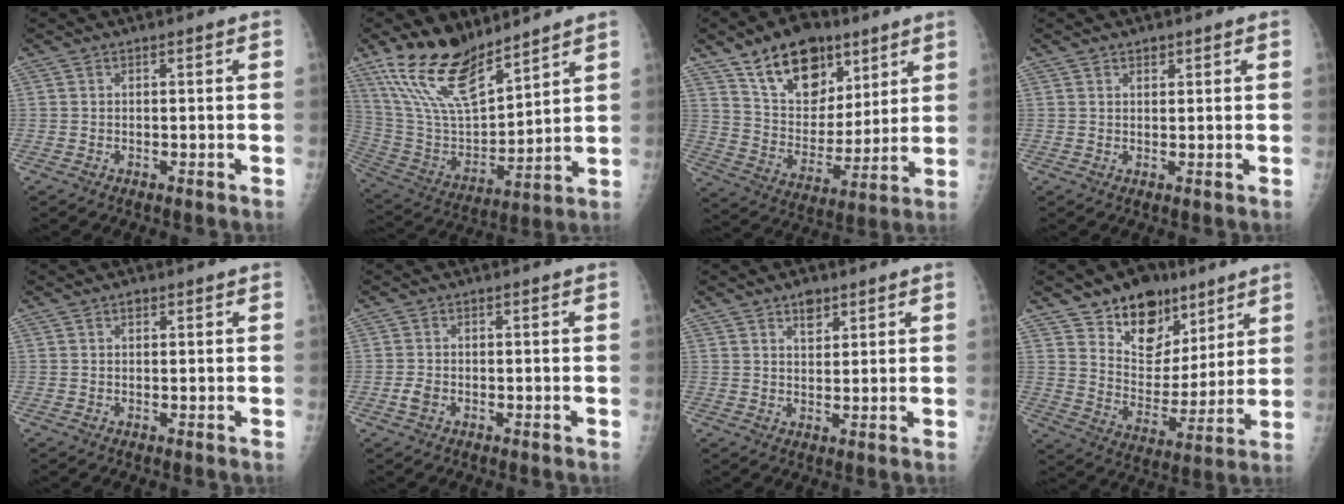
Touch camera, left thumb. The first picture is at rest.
{"total": 17.5, "force": [13.1, 6.2, 9.9], "torque": [-0.160, -0.065, 0.263]}
{"total": 18.3, "force": [11.2, 11.2, 9.2], "torque": [-0.103, -0.055, 0.197]}
{"total": 1.4, "force": [1.0, 0.9, 0.5], "torque": [0.002, -0.005, 0.013]}
{"total": 1.1, "force": [0.6, 0.7, 0.5], "torque": [-0.003, -0.002, 0.007]}
{"total": 2.0, "force": [-0.7, 1.4, 1.3], "torque": [-0.025, 0.001, -0.014]}
{"total": 3.7, "force": [2.4, 2.1, 1.9], "torque": [-0.014, -0.015, 0.039]}
{"total": 15.7, "force": [10.2, 10.1, 6.3], "torque": [-0.049, -0.057, 0.179]}